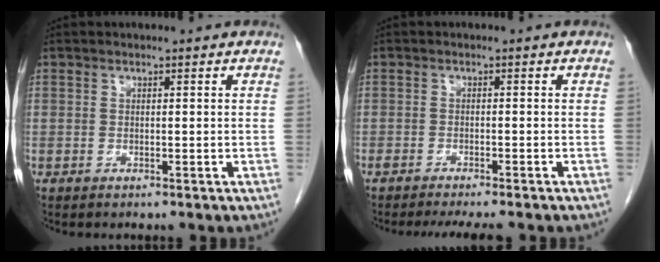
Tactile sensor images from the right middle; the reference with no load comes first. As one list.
[{"total": 7.2, "force": [-6.2, 1.1, 3.5], "torque": [-0.044, -0.006, -0.087]}]